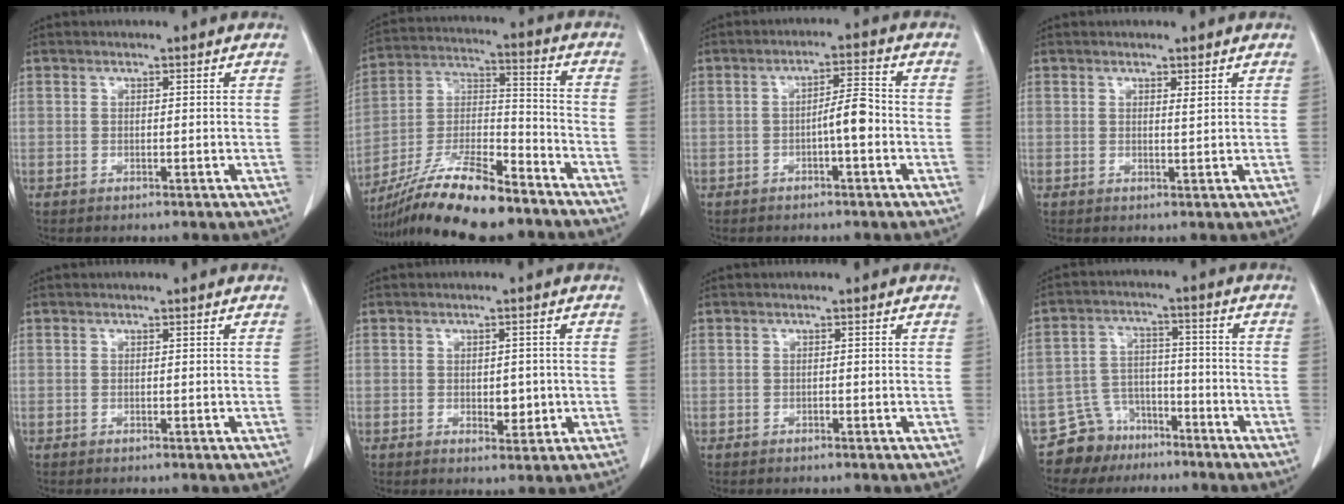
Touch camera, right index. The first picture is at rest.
{"total": 17.4, "force": [-13.9, 2.7, 10.1], "torque": [-0.209, -0.013, -0.253]}
{"total": 4.3, "force": [-1.1, 0.4, 4.1], "torque": [-0.061, 0.012, -0.014]}
{"total": 0.8, "force": [0.5, 0.0, 0.6], "torque": [-0.014, -0.004, 0.009]}
{"total": 0.0}
{"total": 3.2, "force": [-0.3, 1.9, 2.6], "torque": [-0.028, 0.001, 0.007]}
{"total": 0.0}
{"total": 7.2, "force": [-5.4, 4.8, -0.2], "torque": [0.003, 0.027, -0.095]}